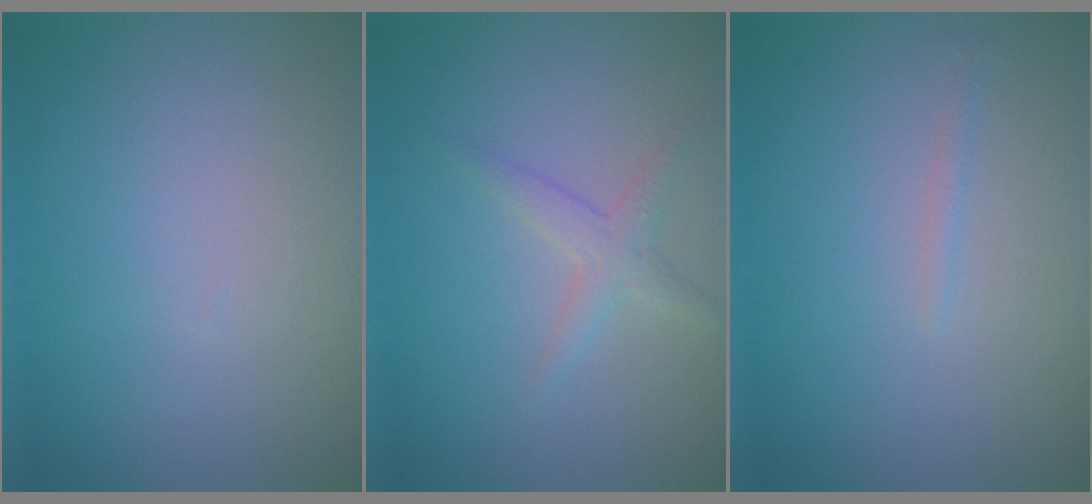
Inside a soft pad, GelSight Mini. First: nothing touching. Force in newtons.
{"total": 1.8, "press": 1.8, "slide": 0.1}
{"total": 0.6, "press": 0.6, "slide": 0.0}